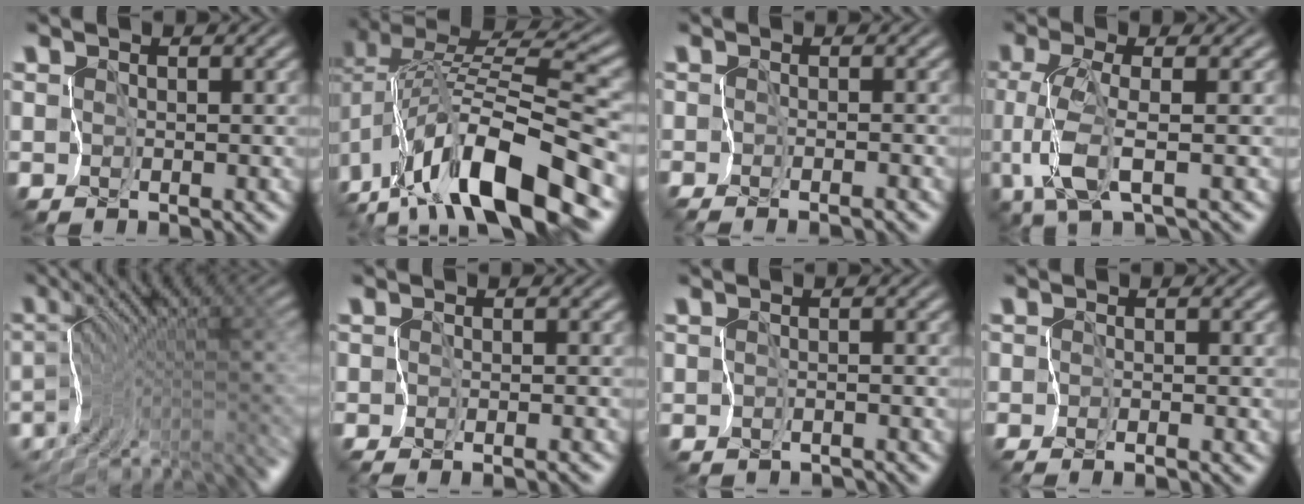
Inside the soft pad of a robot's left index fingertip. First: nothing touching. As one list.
[{"total": 12.4, "force": [-6.2, 4.0, 9.9], "torque": [-0.189, 0.010, -0.112]}, {"total": 1.2, "force": [-1.0, -0.7, 0.2], "torque": [-0.011, -0.004, -0.025]}, {"total": 3.9, "force": [-0.7, -0.1, 3.8], "torque": [-0.102, -0.005, -0.018]}, {"total": 8.5, "force": [-4.7, 2.9, 6.4], "torque": [-0.110, 0.000, -0.059]}, {"total": 1.3, "force": [-1.1, -0.7, 0.2], "torque": [-0.006, -0.006, -0.024]}, {"total": 1.5, "force": [-1.5, 0.1, 0.0], "torque": [0.004, -0.005, -0.026]}, {"total": 1.1, "force": [-0.6, -0.9, 0.2], "torque": [-0.015, -0.002, -0.020]}]